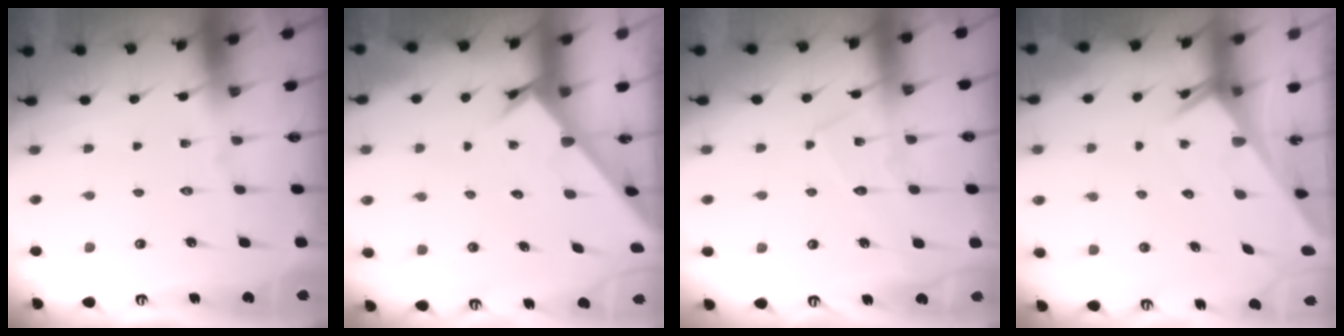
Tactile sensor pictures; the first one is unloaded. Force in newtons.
{"total": 2.4, "press": 2.4, "slide": 0.1}
{"total": 7.0, "press": 7.0, "slide": 0.5}
{"total": 2.6, "press": 2.6, "slide": 0.2}